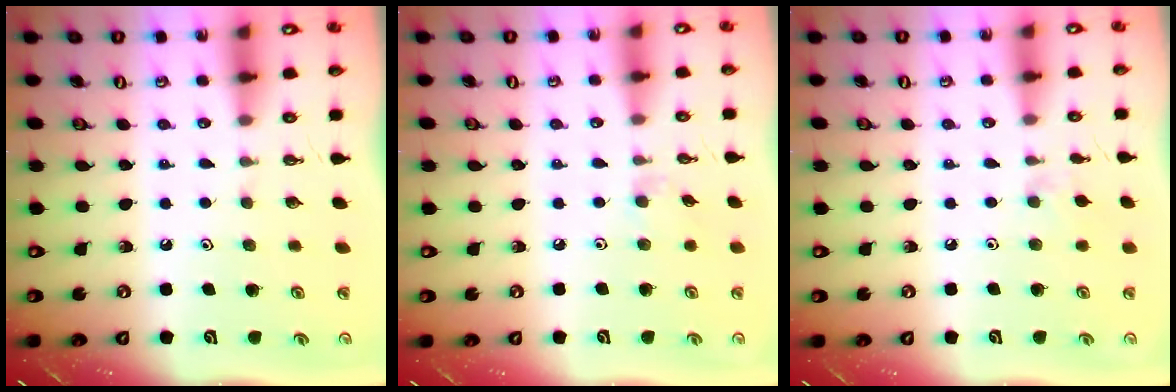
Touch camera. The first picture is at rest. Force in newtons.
{"total": 3.1, "press": 3.0, "slide": 0.4}
{"total": 3.9, "press": 3.9, "slide": 0.7}